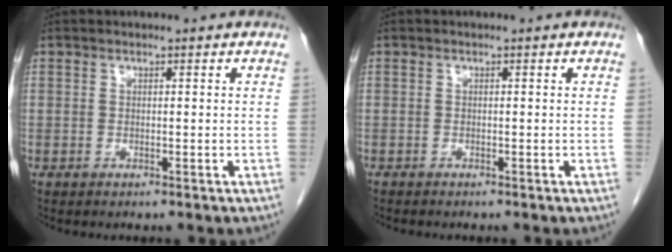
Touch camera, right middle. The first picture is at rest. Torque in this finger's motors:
{"motor_torque": [-0.38, -0.03, 0.00, 0.01]}